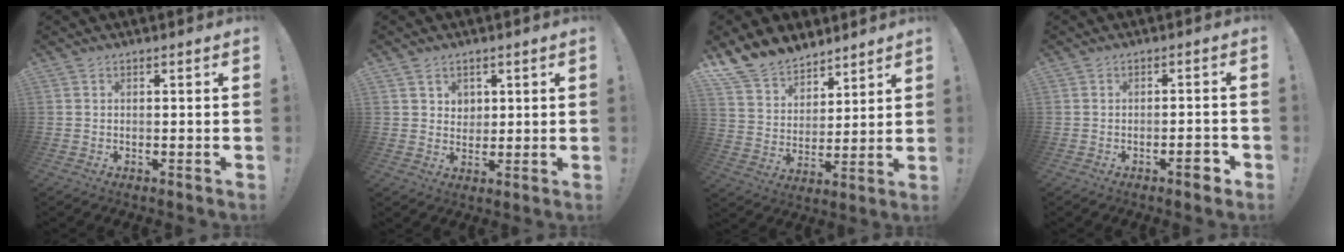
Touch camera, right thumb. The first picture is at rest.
{"total": 4.7, "force": [2.5, 3.9, 0.3], "torque": [0.008, -0.017, 0.044]}
{"total": 12.8, "force": [10.9, 6.4, 2.1], "torque": [-0.056, -0.088, 0.211]}
{"total": 4.2, "force": [-2.4, 1.0, 3.3], "torque": [-0.039, 0.007, -0.040]}